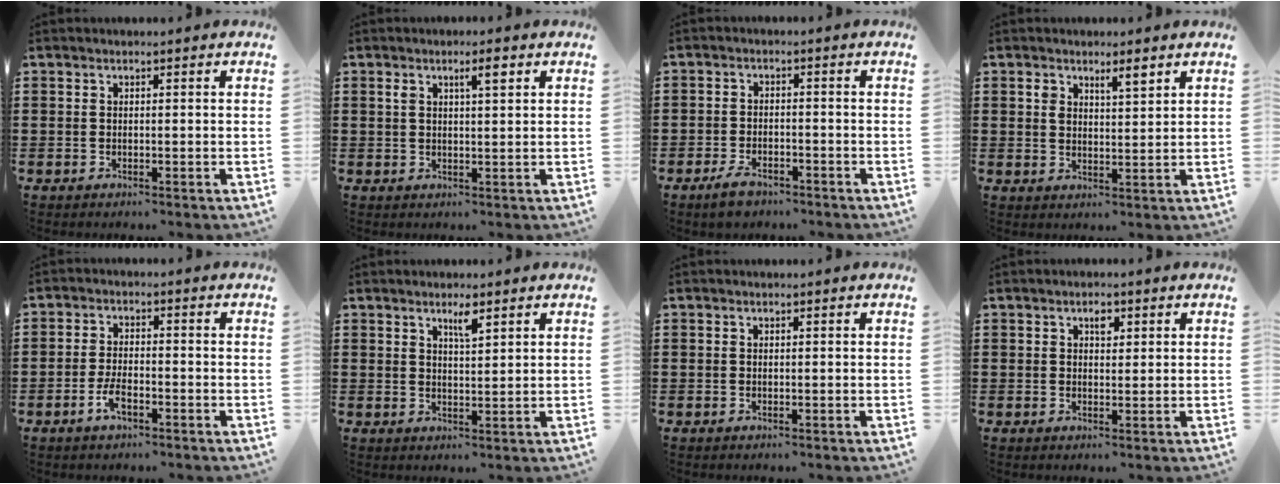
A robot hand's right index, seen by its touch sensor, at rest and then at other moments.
{"total": 3.2, "force": [1.6, 0.7, 2.8], "torque": [-0.042, -0.002, 0.021]}
{"total": 2.9, "force": [-2.4, 1.3, 1.0], "torque": [-0.019, 0.008, -0.046]}
{"total": 3.2, "force": [2.3, 1.0, 2.1], "torque": [-0.029, -0.003, 0.037]}
{"total": 3.5, "force": [-1.8, 1.4, 2.6], "torque": [-0.059, -0.001, -0.035]}
{"total": 2.9, "force": [1.9, 0.5, 2.1], "torque": [-0.037, -0.001, 0.030]}
{"total": 0.0}
{"total": 2.1, "force": [1.0, 1.2, 1.5], "torque": [-0.023, 0.003, 0.015]}